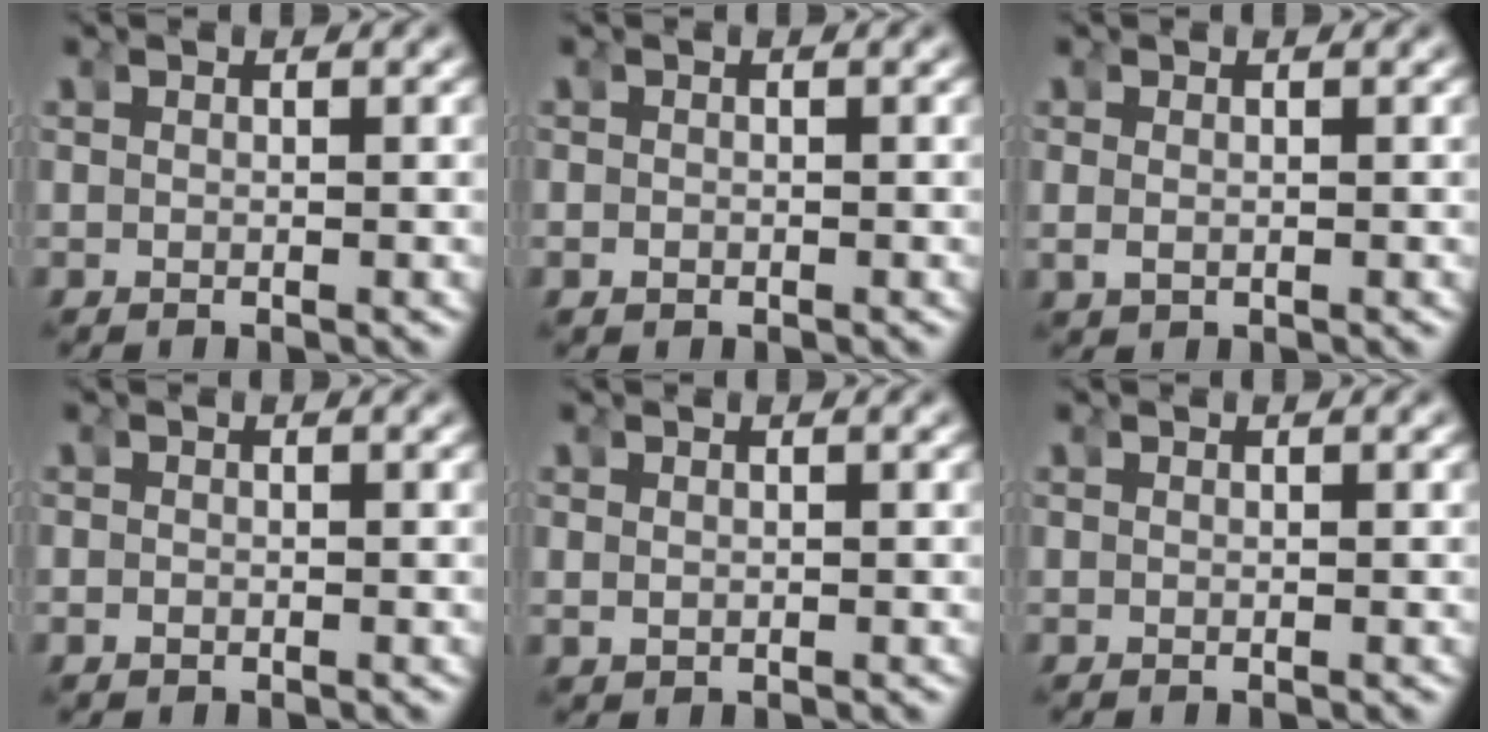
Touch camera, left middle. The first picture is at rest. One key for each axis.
{"total": 0.8, "fx": 0.6, "fy": 0.4, "fz": 0.1, "tx": -0.003, "ty": 0.000, "tz": 0.011}
{"total": 1.6, "fx": 0.4, "fy": -1.5, "fz": -0.5, "tx": 0.008, "ty": 0.008, "tz": 0.007}
{"total": 0.8, "fx": 0.5, "fy": 0.6, "fz": 0.2, "tx": -0.008, "ty": -0.002, "tz": 0.009}
{"total": 1.0, "fx": 0.4, "fy": -0.8, "fz": -0.4, "tx": 0.013, "ty": 0.005, "tz": 0.009}
{"total": 0.0}